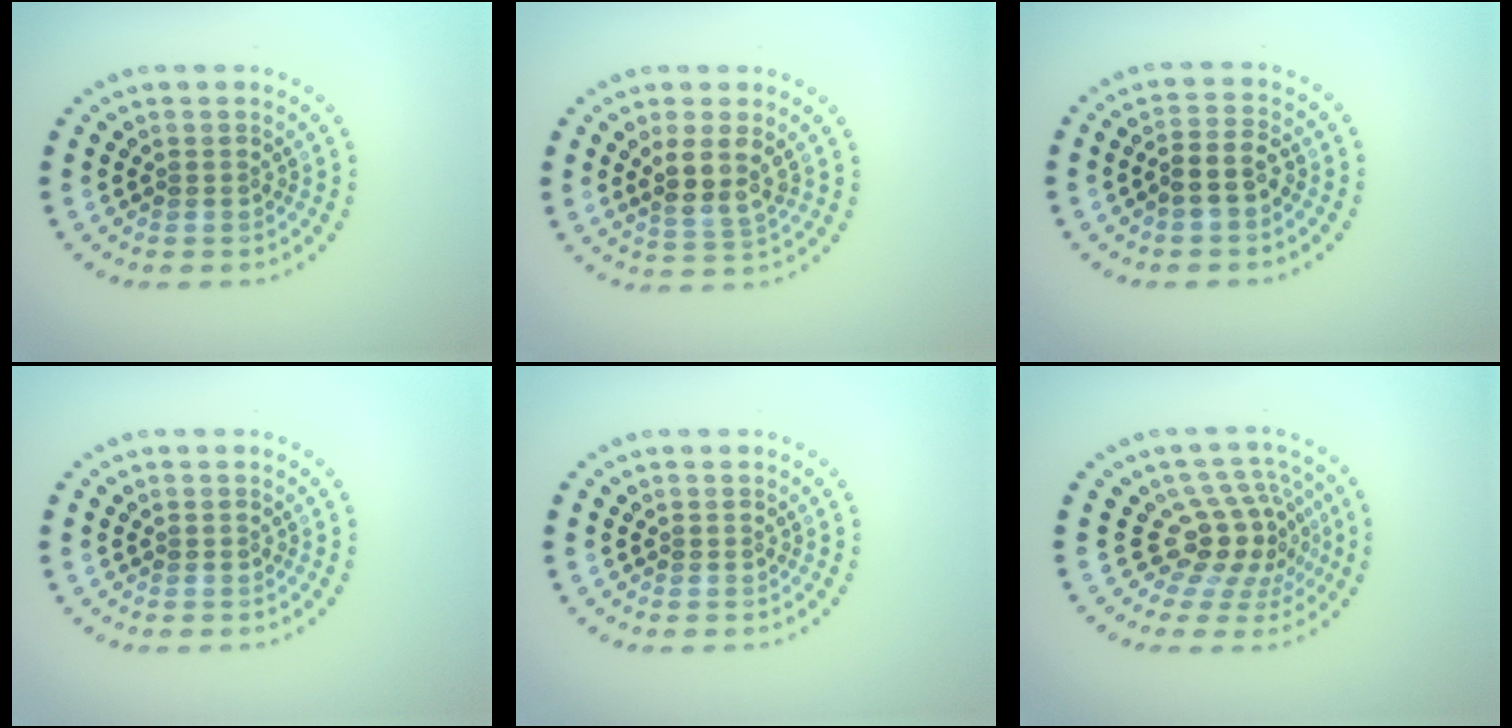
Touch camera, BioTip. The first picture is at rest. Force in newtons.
{"total": 2.9, "press": 2.4, "slide": 1.5}
{"total": 2.6, "press": 2.3, "slide": 1.1}
{"total": 0.0}
{"total": 0.0}
{"total": 4.5, "press": 3.2, "slide": 3.2}